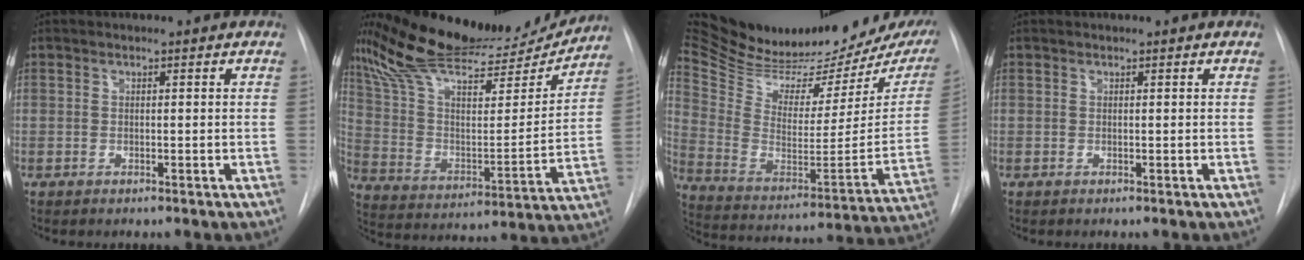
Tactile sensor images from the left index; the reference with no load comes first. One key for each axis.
{"total": 25.4, "fx": 22.7, "fy": 5.1, "fz": 10.1, "tx": -0.171, "ty": -0.011, "tz": 0.343}
{"total": 29.3, "fx": 24.3, "fy": 7.2, "fz": 14.6, "tx": -0.247, "ty": -0.047, "tz": 0.357}
{"total": 0.0}